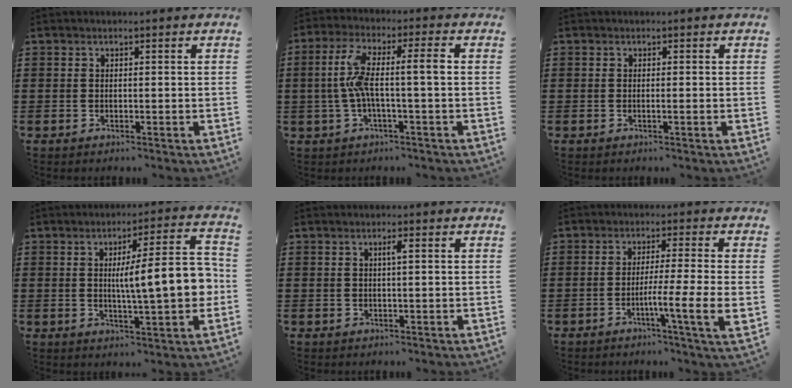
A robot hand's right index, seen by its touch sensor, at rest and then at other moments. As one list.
[{"total": 7.2, "force": [-0.5, 1.0, 7.1], "torque": [-0.143, 0.002, -0.021]}, {"total": 0.5, "force": [-0.2, -0.1, 0.5], "torque": [-0.007, -0.005, -0.002]}, {"total": 11.7, "force": [0.0, 2.3, 11.5], "torque": [-0.170, -0.009, -0.008]}, {"total": 1.4, "force": [0.3, 0.0, 1.4], "torque": [-0.025, 0.001, 0.003]}, {"total": 7.3, "force": [-2.1, -0.5, 7.0], "torque": [-0.120, -0.016, -0.036]}]